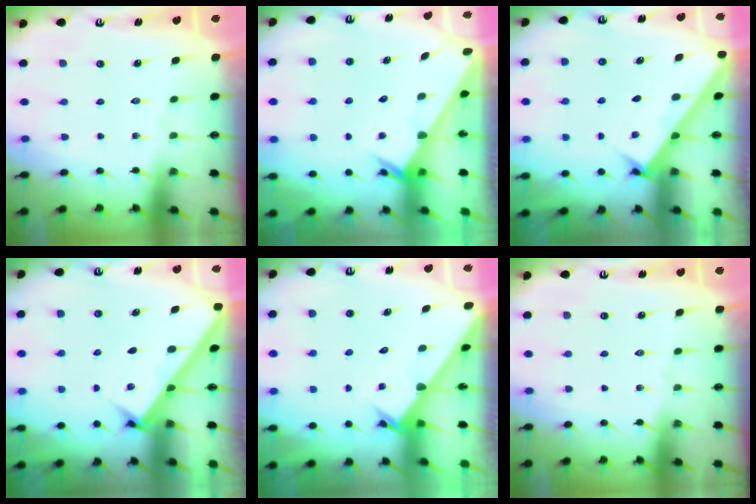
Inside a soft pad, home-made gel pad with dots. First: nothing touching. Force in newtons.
{"total": 2.0, "press": 2.0, "slide": 0.1}
{"total": 2.8, "press": 2.7, "slide": 0.3}
{"total": 2.7, "press": 2.7, "slide": 0.4}
{"total": 2.4, "press": 2.4, "slide": 0.1}
{"total": 0.0}